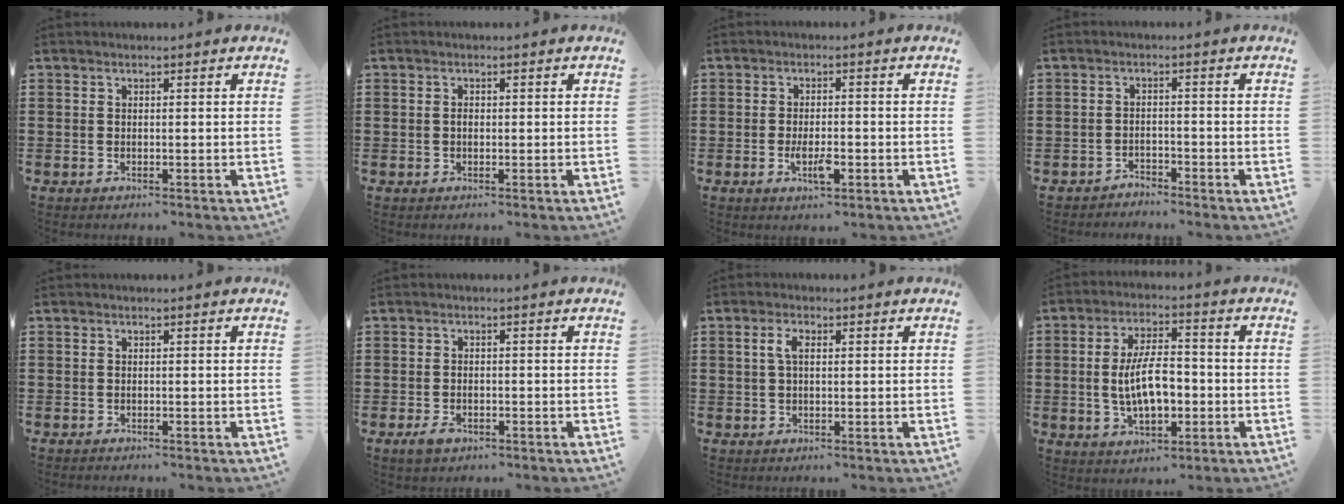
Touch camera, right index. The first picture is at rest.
{"total": 0.8, "force": [-0.1, 0.4, 0.7], "torque": [-0.015, 0.000, -0.001]}
{"total": 4.3, "force": [-1.4, 1.5, 3.8], "torque": [-0.078, -0.001, -0.026]}
{"total": 2.0, "force": [-2.0, 0.3, -0.2], "torque": [-0.004, 0.004, -0.044]}
{"total": 0.5, "force": [-0.5, 0.0, -0.1], "torque": [0.001, 0.001, -0.012]}
{"total": 2.1, "force": [-1.3, 1.1, 1.2], "torque": [-0.030, -0.003, -0.025]}
{"total": 2.6, "force": [0.5, 1.1, 2.3], "torque": [-0.057, 0.004, 0.004]}
{"total": 9.0, "force": [-1.0, 4.3, 7.9], "torque": [-0.158, 0.003, -0.024]}